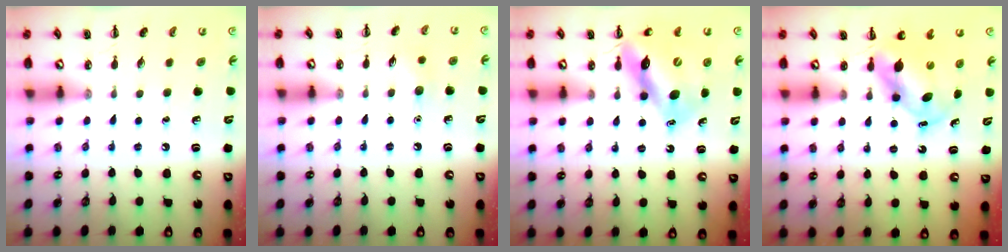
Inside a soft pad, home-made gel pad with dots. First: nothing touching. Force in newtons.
{"total": 5.6, "press": 5.4, "slide": 1.5}
{"total": 11.8, "press": 11.3, "slide": 3.3}
{"total": 5.5, "press": 5.3, "slide": 1.4}